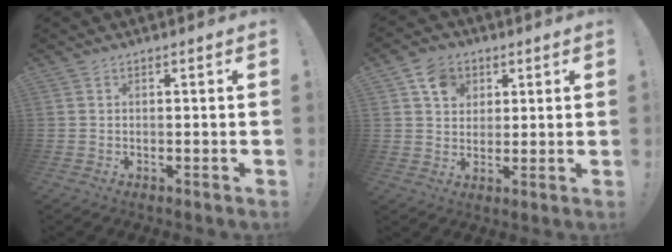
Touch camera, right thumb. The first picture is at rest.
{"total": 8.2, "force": [3.8, 6.8, 2.7], "torque": [-0.035, -0.014, 0.073]}